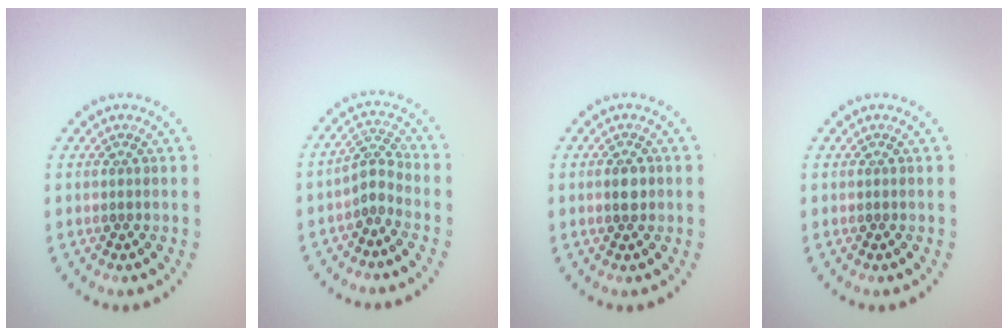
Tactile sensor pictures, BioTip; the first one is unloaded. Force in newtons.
{"total": 2.2, "press": 1.5, "slide": 1.5}
{"total": 1.5, "press": 1.5, "slide": 0.3}
{"total": 0.0}